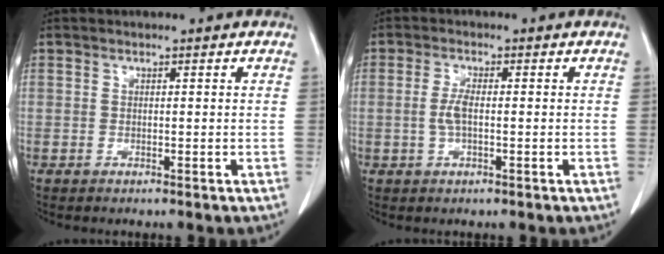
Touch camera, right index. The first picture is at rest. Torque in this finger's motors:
{"motor_torque": [0.62, 0.48, 0.10, 0.05]}